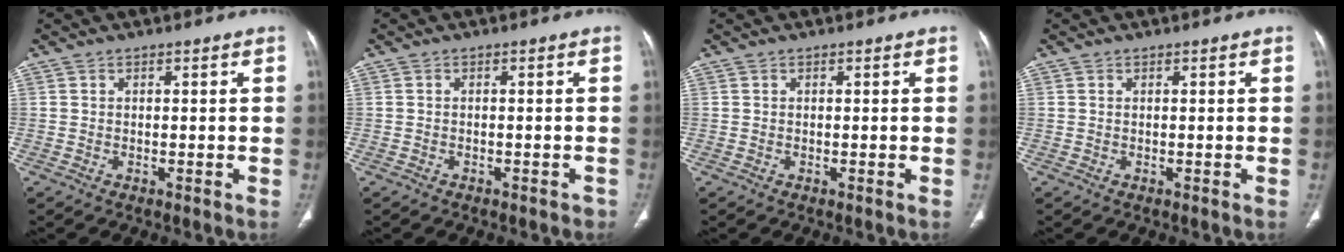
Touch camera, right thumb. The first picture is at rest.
{"total": 2.9, "force": [-2.5, 1.4, 0.9], "torque": [-0.014, 0.009, -0.023]}
{"total": 0.0}
{"total": 0.0}